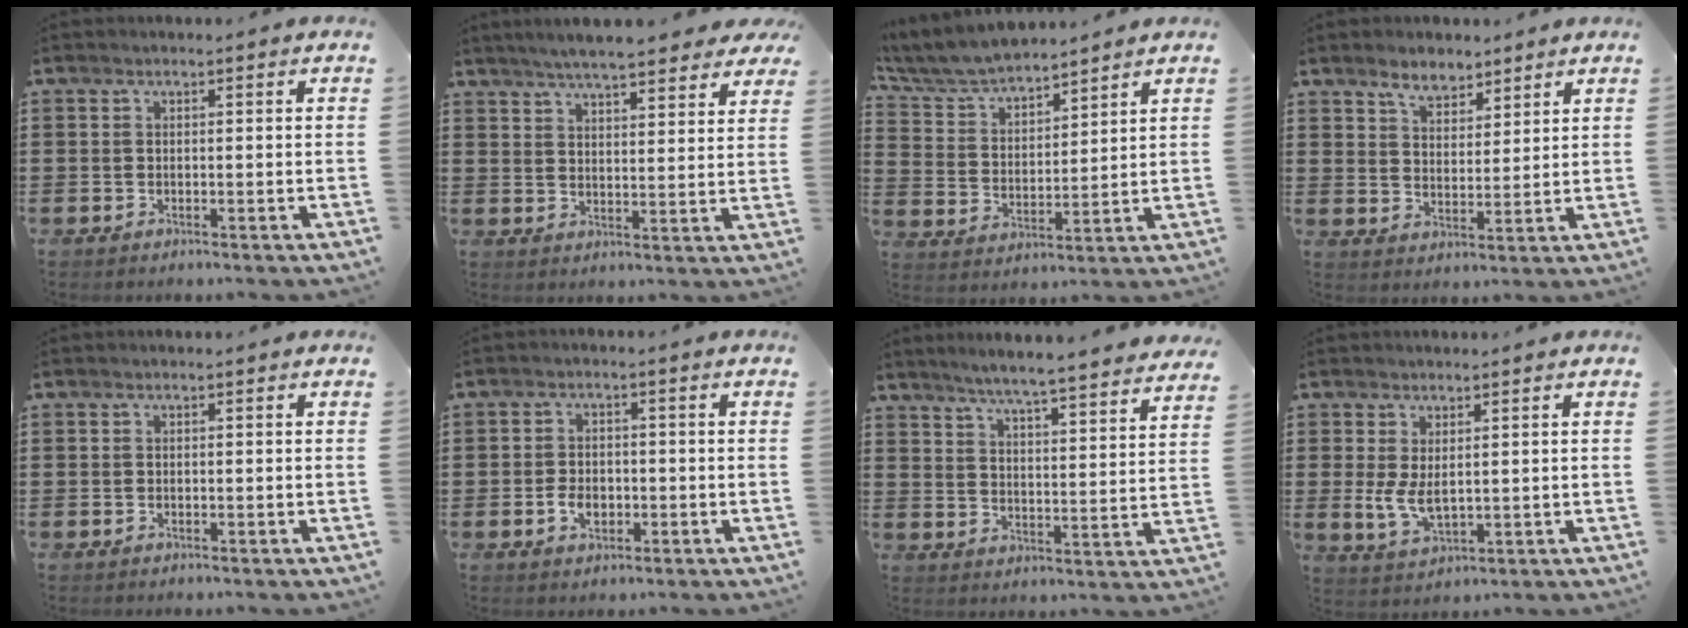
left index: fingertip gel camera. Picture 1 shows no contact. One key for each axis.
{"total": 5.8, "fx": 5.4, "fy": 0.3, "fz": 2.0, "tx": -0.059, "ty": -0.017, "tz": 0.096}
{"total": 6.2, "fx": 5.9, "fy": 1.2, "fz": 1.6, "tx": -0.060, "ty": -0.029, "tz": 0.103}
{"total": 4.7, "fx": 4.0, "fy": 2.2, "fz": 1.0, "tx": -0.028, "ty": -0.002, "tz": 0.074}
{"total": 0.0}
{"total": 3.4, "fx": -1.0, "fy": 2.3, "fz": 2.3, "tx": -0.051, "ty": -0.001, "tz": -0.020}
{"total": 4.7, "fx": 4.4, "fy": -1.0, "fz": 1.2, "tx": -0.047, "ty": -0.040, "tz": 0.070}
{"total": 4.8, "fx": 0.8, "fy": 2.5, "fz": 4.0, "tx": -0.093, "ty": -0.002, "tz": 0.013}